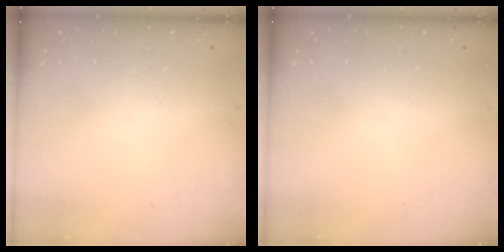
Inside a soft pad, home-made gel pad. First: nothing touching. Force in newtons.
{"total": 0.0}